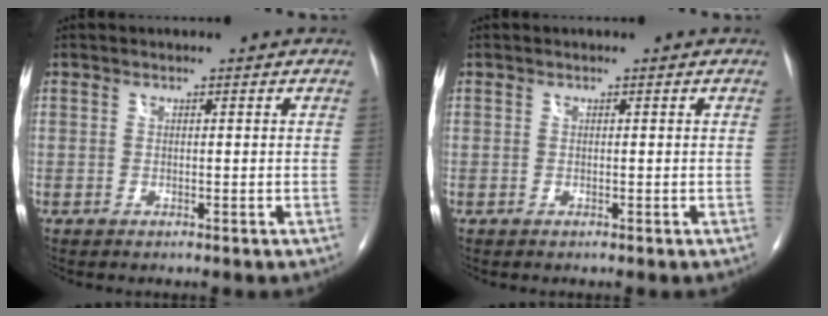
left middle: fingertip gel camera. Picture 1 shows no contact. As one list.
[{"total": 0.0}]